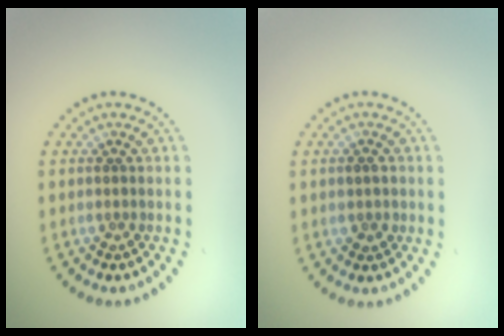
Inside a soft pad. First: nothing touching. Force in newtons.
{"total": 1.2, "press": 1.2, "slide": 0.2}